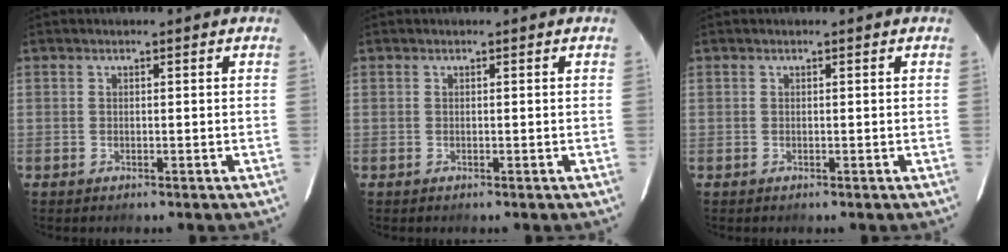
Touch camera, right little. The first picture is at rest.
{"total": 0.0}
{"total": 0.0}